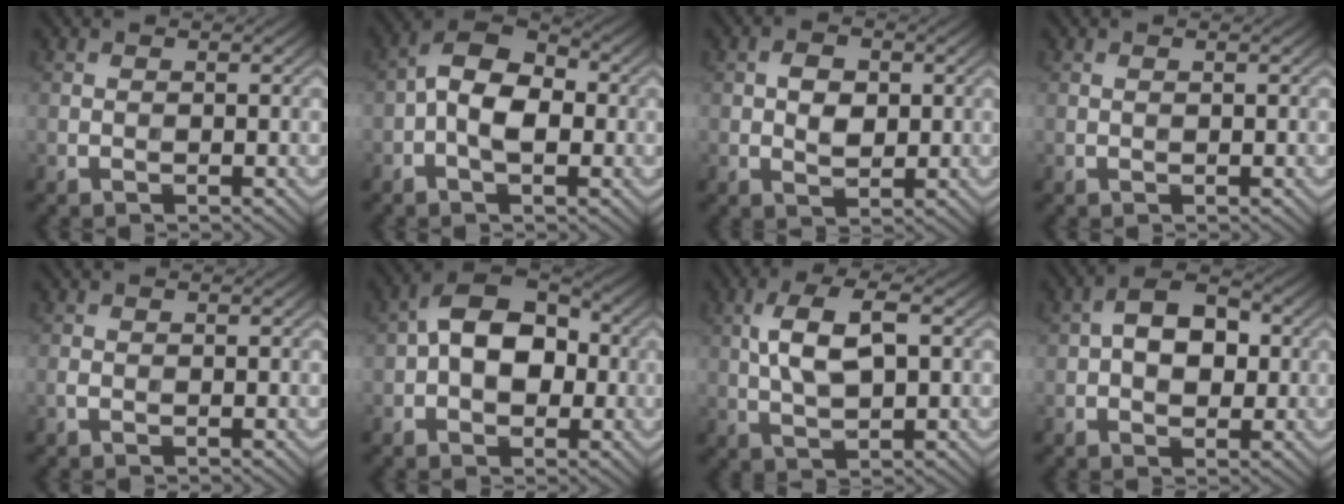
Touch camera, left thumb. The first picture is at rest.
{"total": 7.9, "force": [-0.9, 4.5, 6.4], "torque": [-0.118, 0.014, -0.029]}
{"total": 3.4, "force": [0.4, 2.3, 2.5], "torque": [-0.047, -0.001, 0.005]}
{"total": 0.0}
{"total": 0.5, "force": [-0.3, 0.2, 0.4], "torque": [-0.013, -0.001, -0.007]}
{"total": 9.5, "force": [0.2, 6.2, 7.2], "torque": [-0.112, 0.019, -0.014]}
{"total": 6.8, "force": [1.2, 2.8, 6.0], "torque": [-0.128, 0.007, 0.025]}
{"total": 6.4, "force": [0.7, 4.2, 4.9], "torque": [-0.076, 0.009, 0.004]}